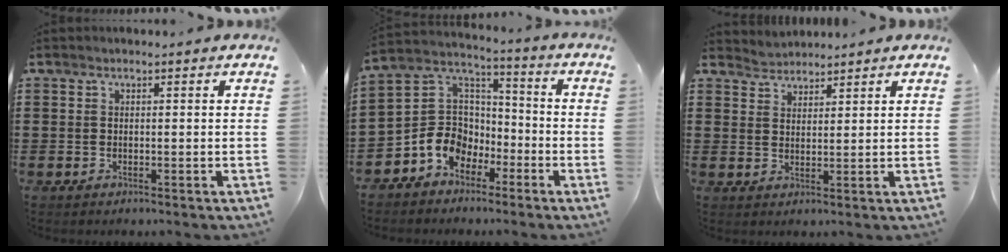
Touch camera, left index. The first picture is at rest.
{"total": 7.9, "force": [-4.1, 6.4, 2.0], "torque": [-0.078, 0.004, -0.084]}
{"total": 2.2, "force": [2.1, 0.4, -0.6], "torque": [0.003, -0.003, 0.041]}